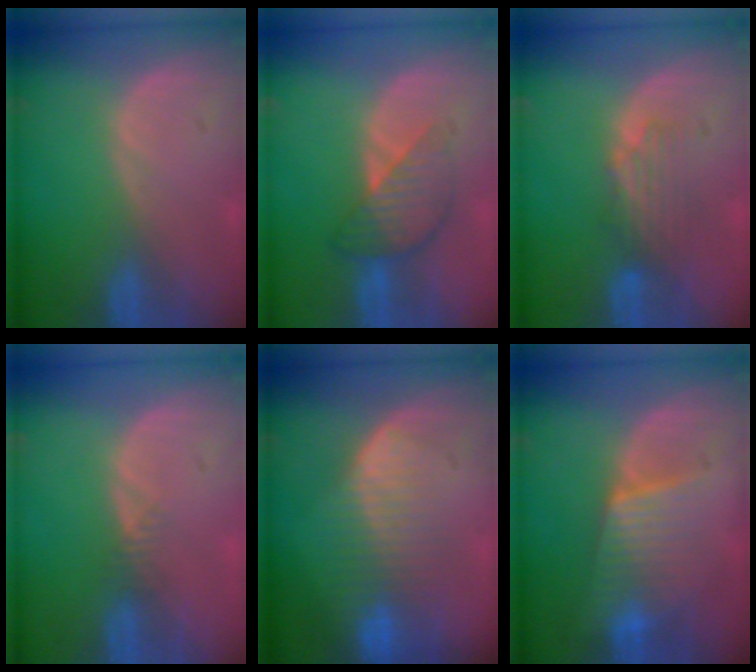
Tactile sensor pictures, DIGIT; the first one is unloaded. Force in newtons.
{"total": 5.5, "press": 5.4, "slide": 0.4}
{"total": 4.4, "press": 3.8, "slide": 2.2}
{"total": 1.2, "press": 1.0, "slide": 0.6}
{"total": 8.3, "press": 7.3, "slide": 4.0}
{"total": 6.4, "press": 6.3, "slide": 1.0}